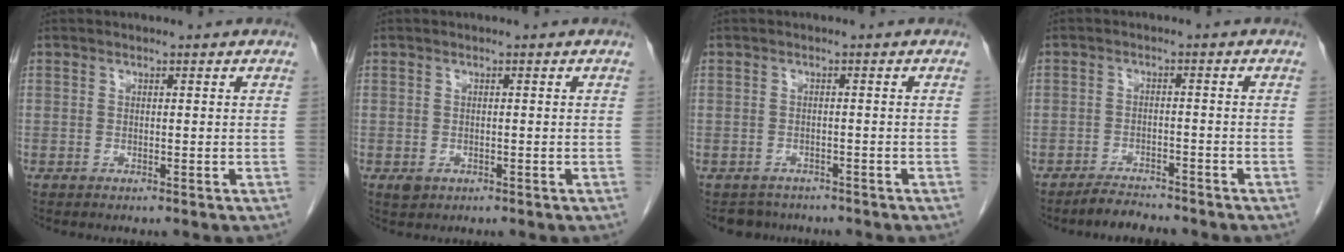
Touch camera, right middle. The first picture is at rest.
{"total": 1.4, "force": [-0.5, 1.0, 0.7], "torque": [-0.011, 0.001, -0.001]}
{"total": 3.1, "force": [-2.7, 1.5, -0.2], "torque": [-0.002, -0.001, -0.041]}
{"total": 3.7, "force": [-3.5, 0.8, 0.8], "torque": [-0.019, -0.009, -0.060]}